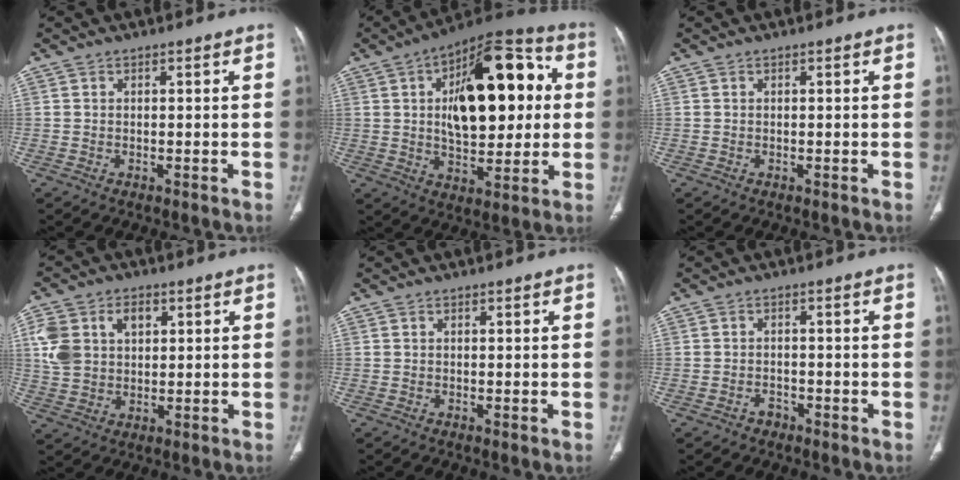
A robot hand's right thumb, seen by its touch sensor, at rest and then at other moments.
{"total": 24.0, "force": [3.9, 12.1, 20.3], "torque": [-0.262, 0.017, 0.056]}
{"total": 0.0}
{"total": 10.8, "force": [3.2, 7.9, 6.6], "torque": [-0.114, 0.006, 0.065]}
{"total": 0.0}
{"total": 1.6, "force": [-1.1, 1.2, 0.3], "torque": [-0.005, 0.009, -0.019]}